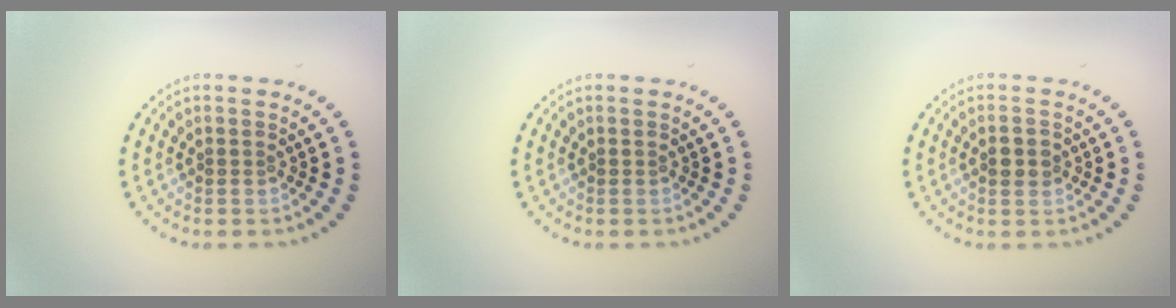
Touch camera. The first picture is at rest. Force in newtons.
{"total": 0.0}
{"total": 2.2, "press": 2.2, "slide": 0.1}